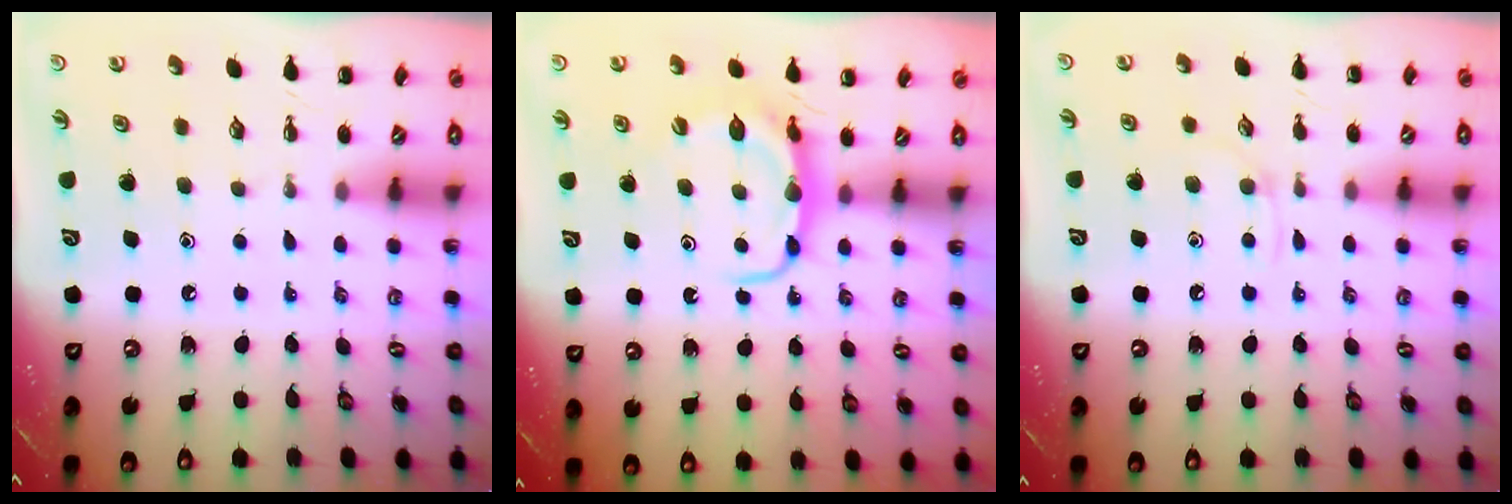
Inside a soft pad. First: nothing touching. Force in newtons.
{"total": 7.7, "press": 7.6, "slide": 1.2}
{"total": 3.1, "press": 2.9, "slide": 1.1}